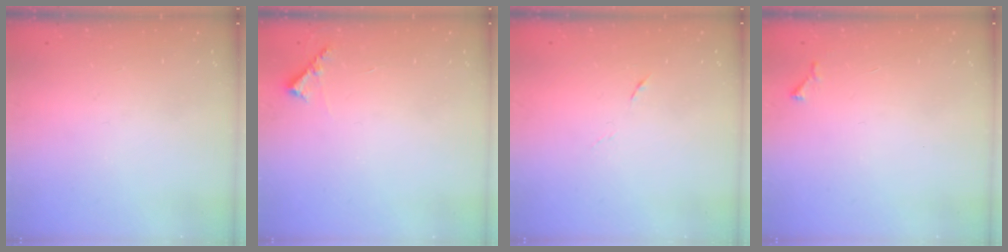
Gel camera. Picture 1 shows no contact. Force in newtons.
{"total": 5.8, "press": 5.8, "slide": 0.5}
{"total": 4.0, "press": 3.8, "slide": 1.2}
{"total": 3.7, "press": 3.6, "slide": 0.5}